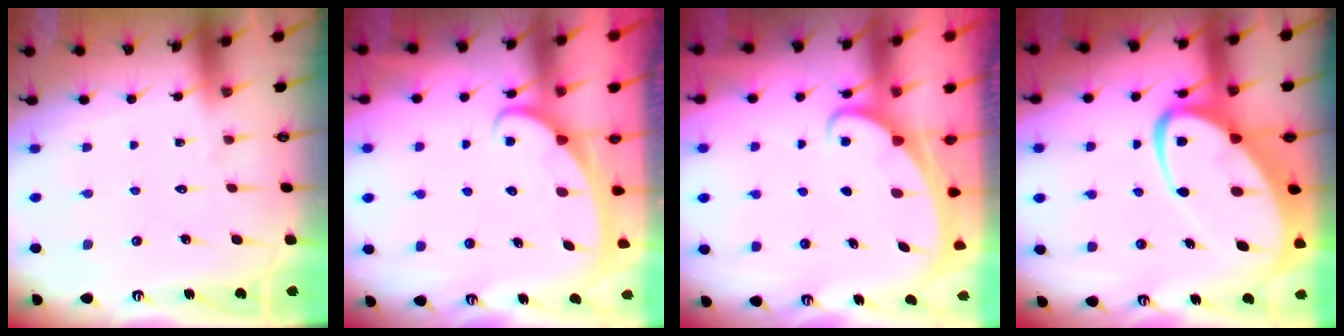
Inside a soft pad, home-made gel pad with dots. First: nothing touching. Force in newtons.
{"total": 2.5, "press": 2.5, "slide": 0.3}
{"total": 1.9, "press": 1.9, "slide": 0.3}
{"total": 12.5, "press": 12.4, "slide": 1.3}